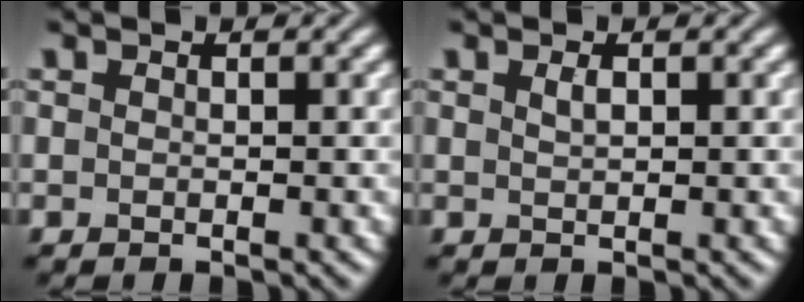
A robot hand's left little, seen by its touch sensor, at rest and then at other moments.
{"total": 0.7, "force": [0.3, 0.3, 0.6], "torque": [-0.013, 0.001, 0.009]}